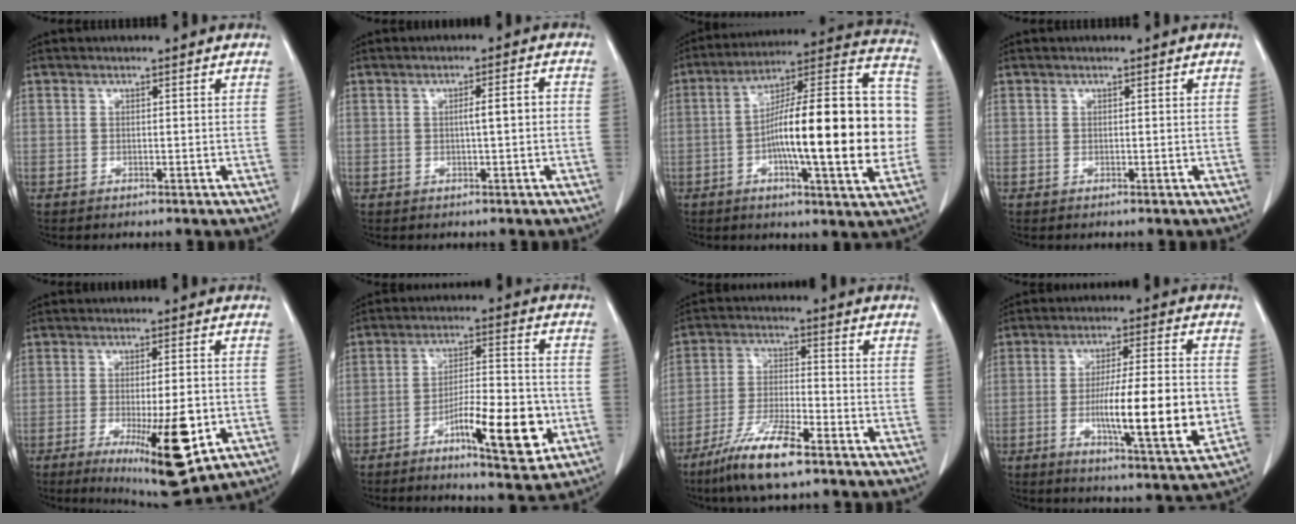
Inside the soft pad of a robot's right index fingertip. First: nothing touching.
{"total": 2.9, "force": [-0.3, 0.2, 2.9], "torque": [-0.048, 0.005, -0.004]}
{"total": 23.7, "force": [-2.7, 3.4, 23.3], "torque": [-0.311, 0.029, -0.044]}
{"total": 0.0}
{"total": 12.8, "force": [-4.3, 2.4, 11.8], "torque": [-0.180, -0.028, -0.053]}
{"total": 12.1, "force": [-4.6, 2.6, 10.9], "torque": [-0.174, 0.004, -0.069]}
{"total": 10.3, "force": [-6.9, 1.4, 7.5], "torque": [-0.150, -0.023, -0.130]}
{"total": 14.9, "force": [-2.6, 1.1, 14.6], "torque": [-0.240, -0.010, -0.040]}